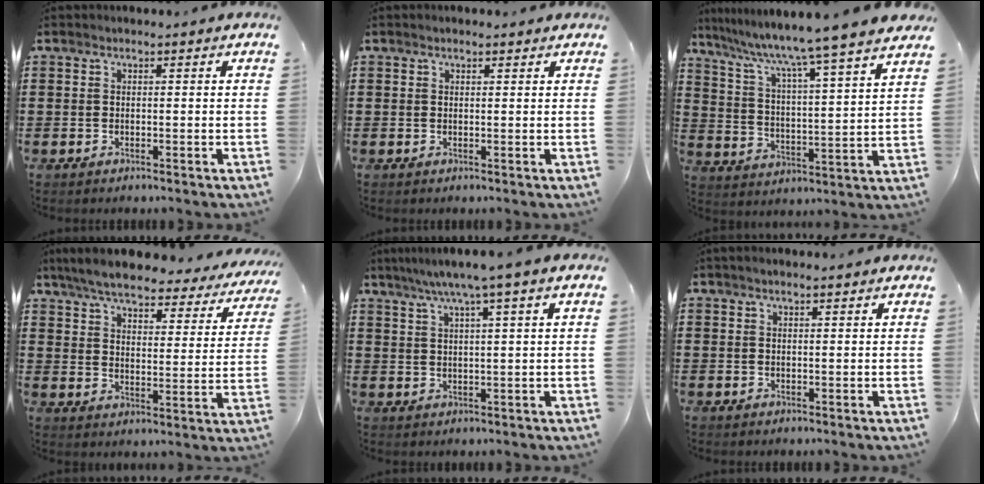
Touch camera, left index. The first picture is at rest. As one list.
[{"total": 0.8, "force": [0.6, 0.3, 0.4], "torque": [-0.008, 0.003, 0.011]}, {"total": 7.4, "force": [6.3, -1.8, 3.4], "torque": [-0.093, -0.060, 0.094]}, {"total": 6.5, "force": [5.9, 1.0, 2.4], "torque": [-0.075, -0.035, 0.102]}, {"total": 4.9, "force": [3.3, -0.7, 3.6], "torque": [-0.079, -0.008, 0.053]}, {"total": 1.2, "force": [1.0, 0.1, 0.7], "torque": [-0.014, 0.002, 0.018]}]